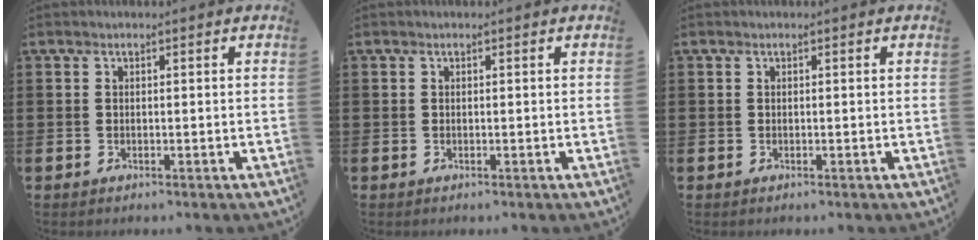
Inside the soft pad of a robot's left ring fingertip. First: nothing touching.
{"total": 0.0}
{"total": 0.0}